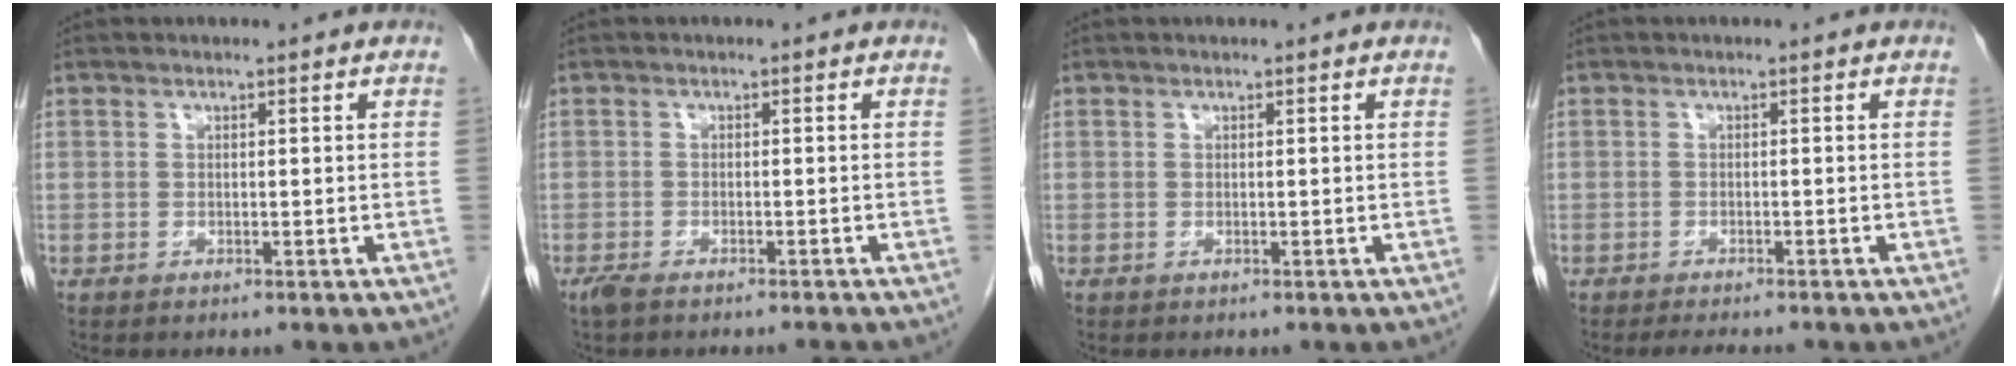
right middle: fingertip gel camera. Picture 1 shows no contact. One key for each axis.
{"total": 4.0, "fx": -3.5, "fy": 0.4, "fz": 1.9, "tx": -0.030, "ty": -0.008, "tz": -0.056}
{"total": 0.0}
{"total": 6.3, "fx": -5.3, "fy": 0.9, "fz": 3.2, "tx": -0.044, "ty": -0.013, "tz": -0.077}